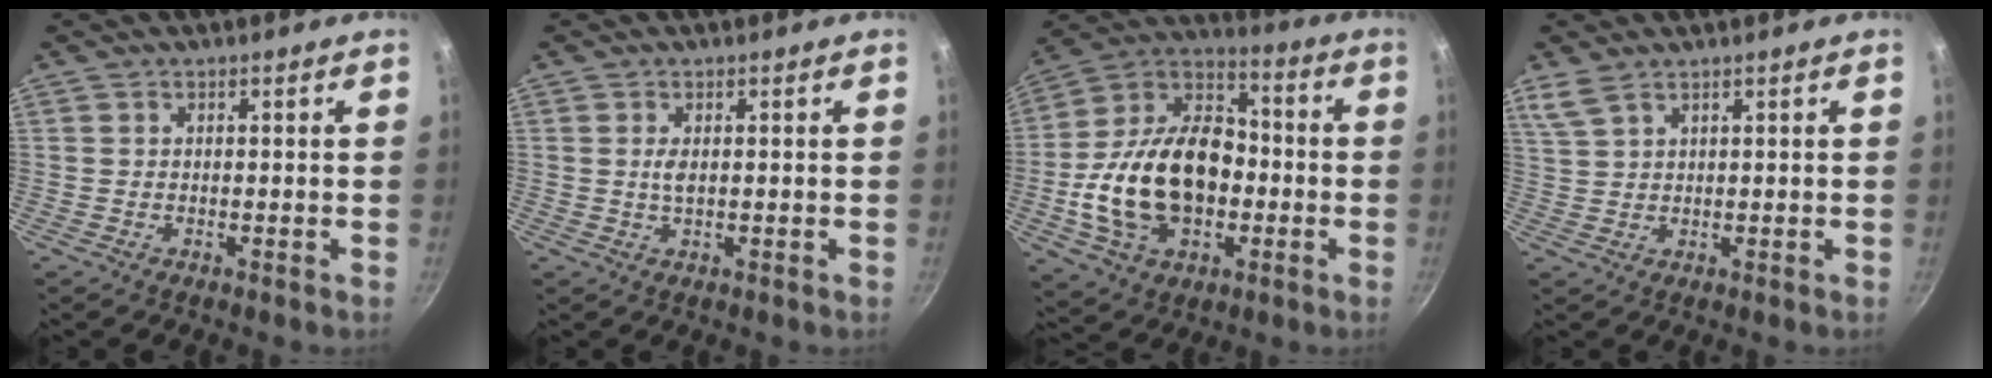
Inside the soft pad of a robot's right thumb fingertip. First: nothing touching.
{"total": 2.0, "force": [0.3, 1.0, 1.7], "torque": [-0.033, -0.001, 0.005]}
{"total": 24.2, "force": [-3.5, 16.3, 17.5], "torque": [-0.295, 0.052, -0.062]}
{"total": 2.7, "force": [2.0, 1.1, 1.4], "torque": [-0.030, -0.004, 0.048]}